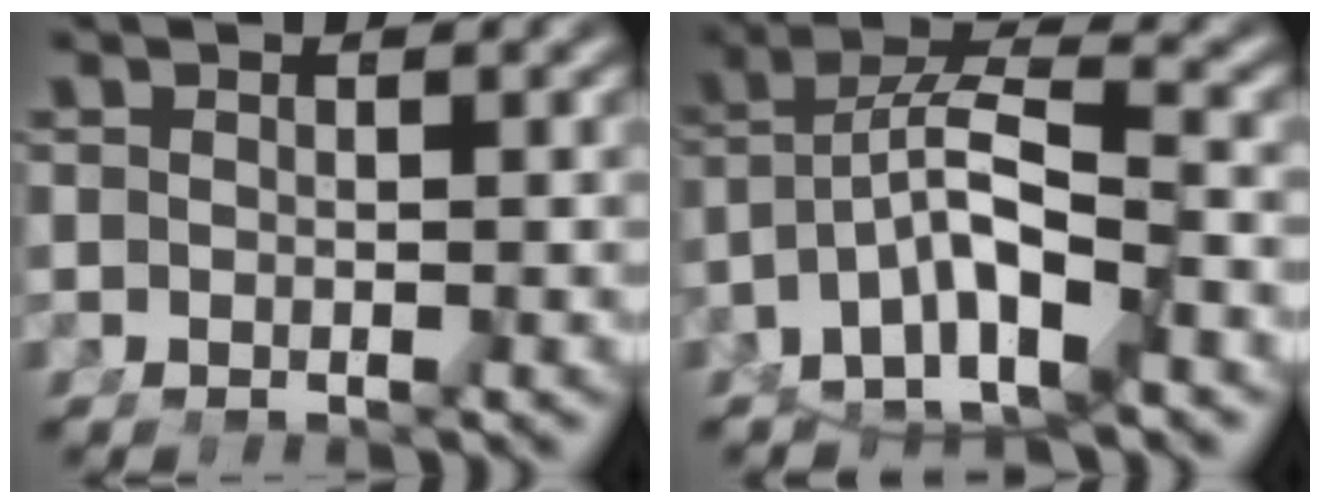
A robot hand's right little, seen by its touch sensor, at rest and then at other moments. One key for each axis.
{"total": 7.7, "fx": -1.6, "fy": 5.0, "fz": 5.6, "tx": -0.098, "ty": -0.019, "tz": -0.020}